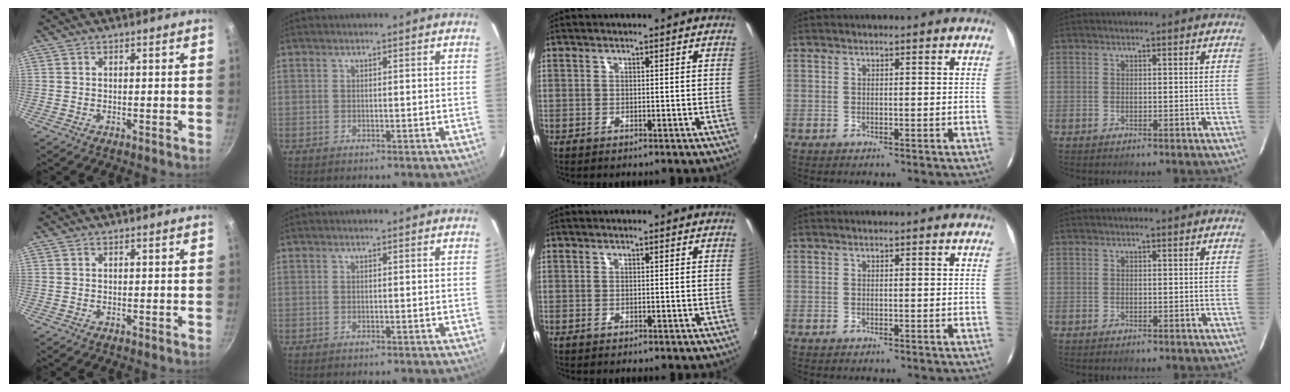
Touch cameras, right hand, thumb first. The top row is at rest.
{}